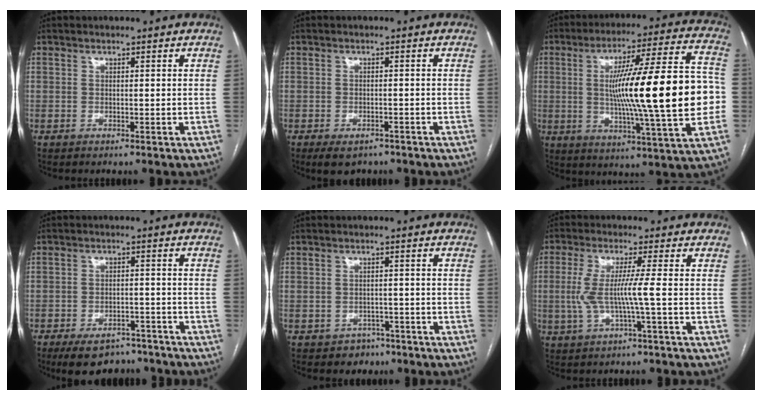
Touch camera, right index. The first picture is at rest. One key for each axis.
{"total": 4.5, "fx": -3.3, "fy": 2.3, "fz": 2.0, "tx": -0.030, "ty": -0.004, "tz": -0.044}
{"total": 24.7, "fx": -0.8, "fy": 1.5, "fz": 24.7, "tx": -0.339, "ty": 0.019, "tz": -0.014}
{"total": 10.2, "fx": -8.2, "fy": 4.7, "fz": 3.8, "tx": -0.051, "ty": 0.006, "tz": -0.116}
{"total": 3.5, "fx": -2.2, "fy": 2.7, "fz": 0.2, "tx": -0.001, "ty": 0.014, "tz": -0.027}
{"total": 6.6, "fx": -0.8, "fy": -0.6, "fz": 6.6, "tx": -0.143, "ty": 0.005, "tz": -0.014}